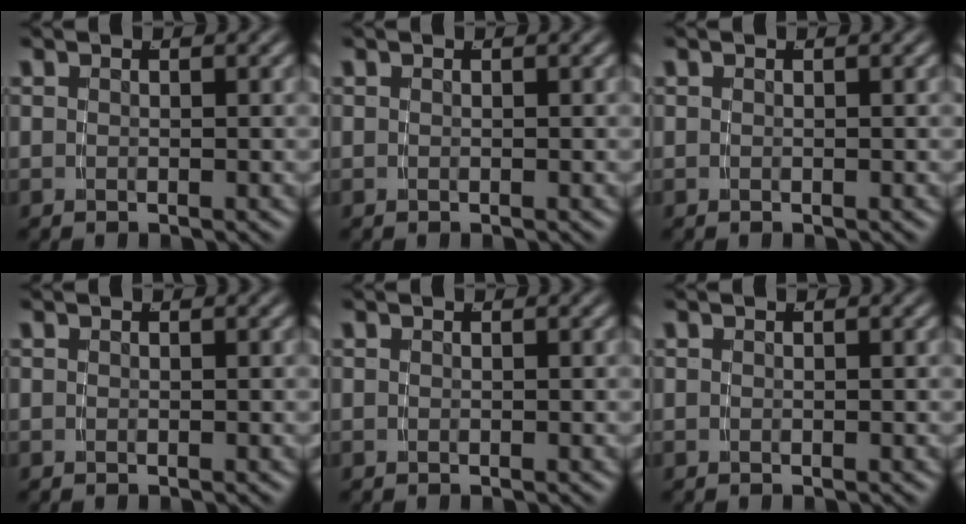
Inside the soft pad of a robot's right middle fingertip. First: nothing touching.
{"total": 0.0}
{"total": 0.0}
{"total": 0.0}
{"total": 0.0}
{"total": 0.0}